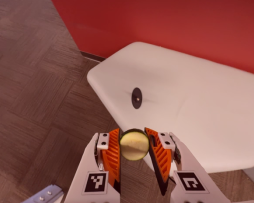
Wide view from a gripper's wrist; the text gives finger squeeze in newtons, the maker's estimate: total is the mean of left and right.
{"total": 13.4, "left": 14.0, "right": 12.9}